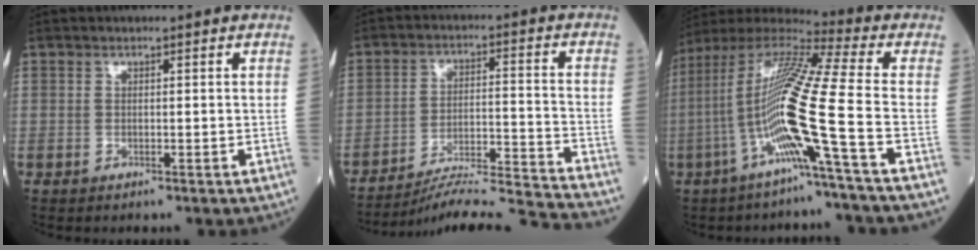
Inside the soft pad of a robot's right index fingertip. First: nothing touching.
{"total": 16.5, "force": [-15.8, -2.3, 3.9], "torque": [-0.058, -0.008, -0.238]}
{"total": 16.6, "force": [-4.9, -1.9, 15.7], "torque": [-0.310, -0.002, -0.109]}